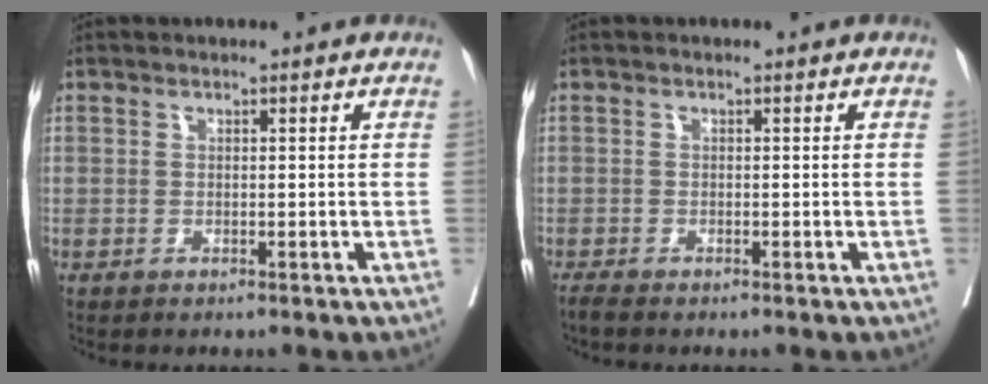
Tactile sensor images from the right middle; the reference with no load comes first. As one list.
[{"total": 1.1, "force": [-1.0, 0.0, 0.5], "torque": [-0.017, -0.005, -0.022]}]